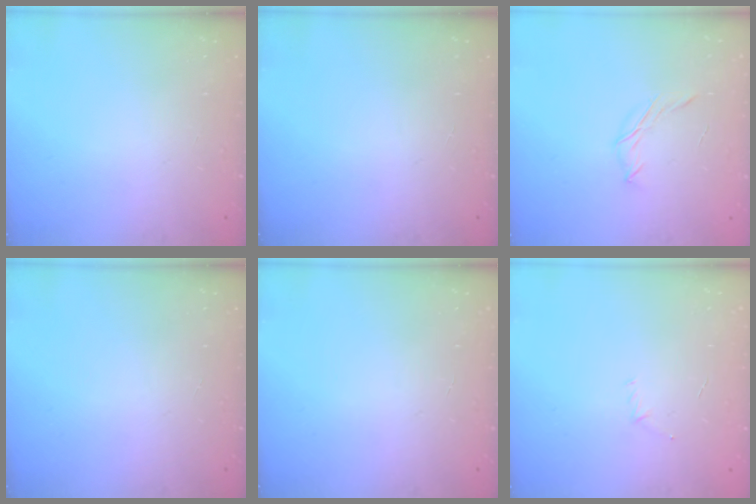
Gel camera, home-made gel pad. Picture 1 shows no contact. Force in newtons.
{"total": 0.0}
{"total": 4.7, "press": 4.6, "slide": 1.0}
{"total": 0.0}
{"total": 0.0}
{"total": 2.9, "press": 2.8, "slide": 0.8}